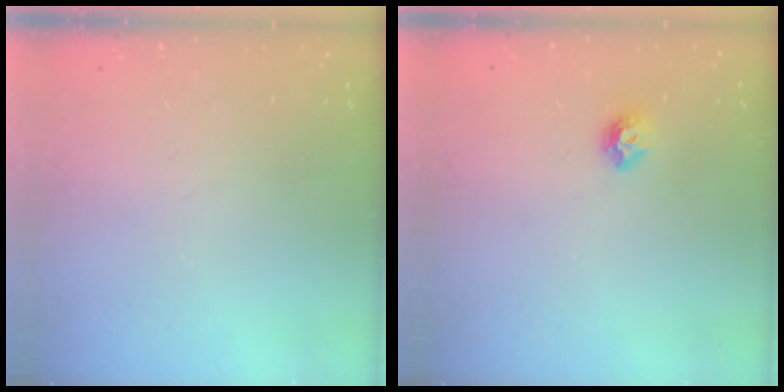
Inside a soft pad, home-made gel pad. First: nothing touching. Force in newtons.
{"total": 6.8, "press": 6.8, "slide": 0.7}